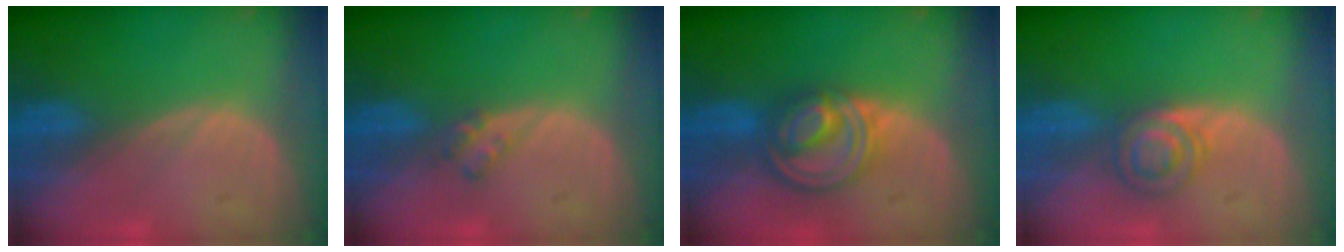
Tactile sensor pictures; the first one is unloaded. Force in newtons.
{"total": 2.0, "press": 2.0, "slide": 0.2}
{"total": 8.1, "press": 6.9, "slide": 4.3}
{"total": 4.5, "press": 4.5, "slide": 0.4}